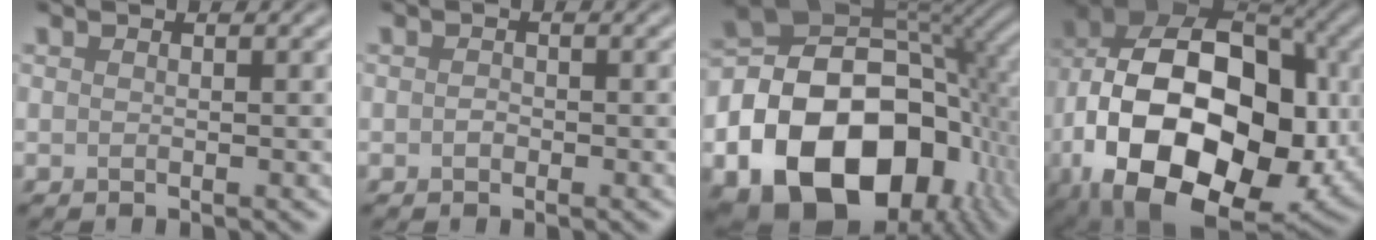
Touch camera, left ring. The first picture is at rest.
{"total": 0.8, "force": [-0.2, 0.6, 0.4], "torque": [-0.008, -0.002, -0.005]}
{"total": 20.4, "force": [-6.9, 14.2, 12.8], "torque": [-0.234, -0.025, -0.106]}
{"total": 20.7, "force": [-3.7, 13.4, 15.4], "torque": [-0.272, -0.013, -0.048]}